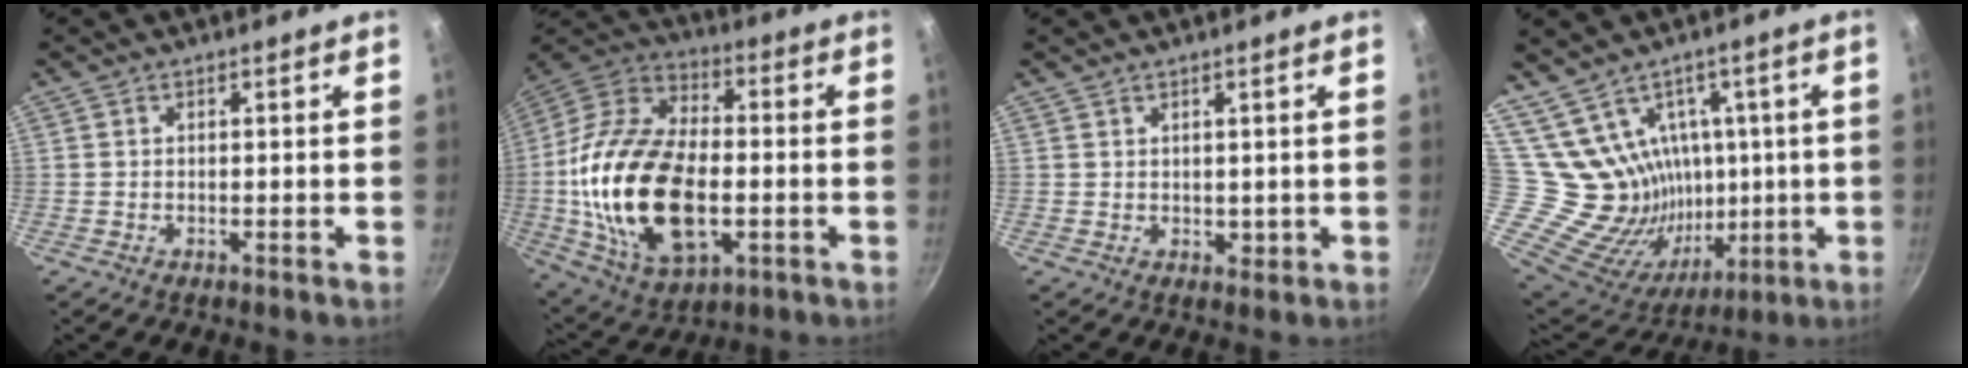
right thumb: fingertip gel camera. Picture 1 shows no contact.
{"total": 26.6, "force": [-3.2, 15.4, 21.4], "torque": [-0.405, 0.022, -0.056]}
{"total": 1.7, "force": [1.2, 1.1, 0.5], "torque": [0.000, -0.006, 0.024]}
{"total": 16.6, "force": [6.2, 13.8, 6.9], "torque": [-0.086, -0.023, 0.140]}